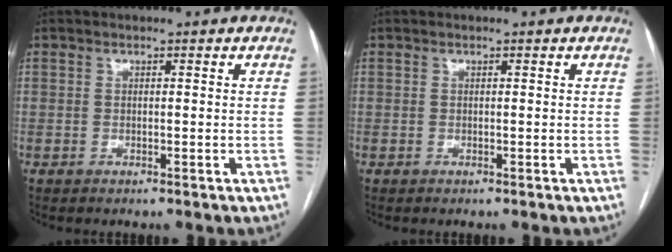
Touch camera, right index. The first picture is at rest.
{"total": 0.0}